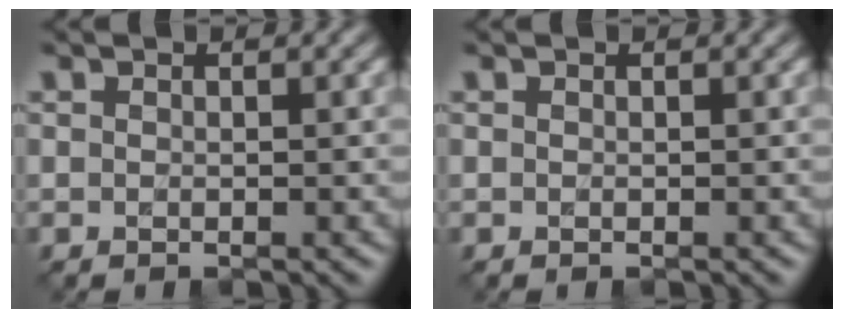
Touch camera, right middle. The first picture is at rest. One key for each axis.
{"total": 0.0}